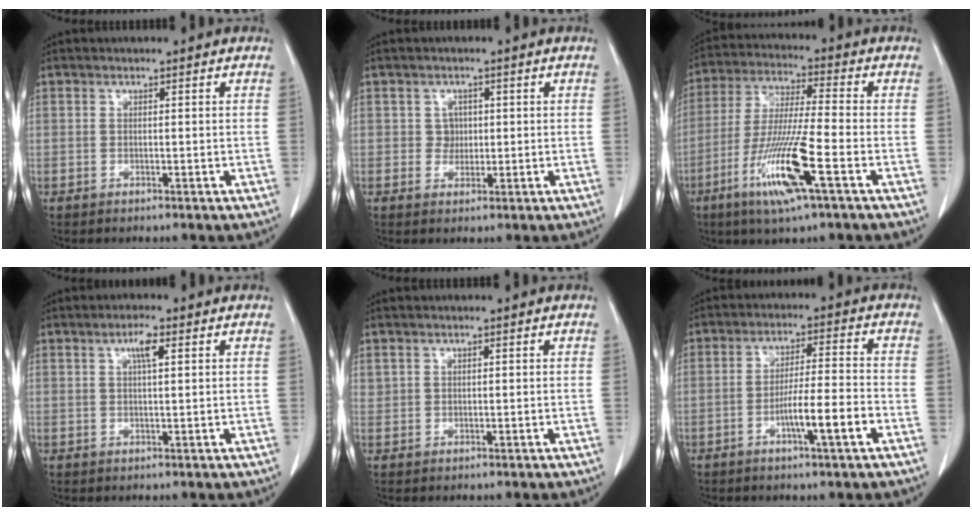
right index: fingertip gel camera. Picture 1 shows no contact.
{"total": 2.2, "force": [0.3, 2.1, 0.6], "torque": [-0.004, 0.002, 0.004]}
{"total": 13.5, "force": [-5.8, 0.3, 12.2], "torque": [-0.250, -0.025, -0.109]}
{"total": 2.8, "force": [1.2, 0.4, 2.5], "torque": [-0.048, 0.002, 0.020]}
{"total": 0.9, "force": [0.7, 0.6, 0.1], "torque": [0.008, 0.005, 0.010]}
{"total": 7.7, "force": [-3.1, 0.0, 7.0], "torque": [-0.121, 0.001, -0.053]}